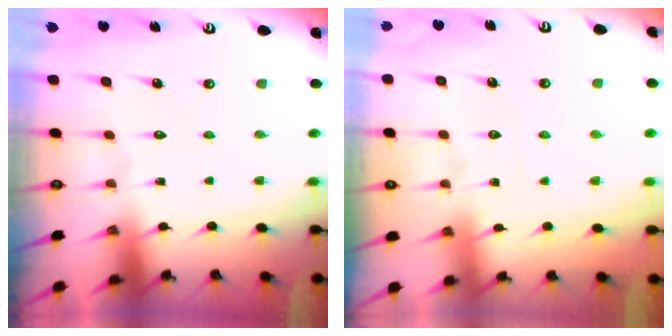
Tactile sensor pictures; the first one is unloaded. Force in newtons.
{"total": 3.9, "press": 3.9, "slide": 0.6}